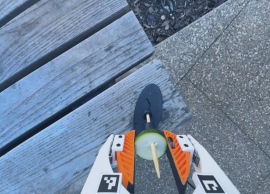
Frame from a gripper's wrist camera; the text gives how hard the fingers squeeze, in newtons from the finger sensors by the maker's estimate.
{"total": 8.0, "left": 7.7, "right": 8.4}